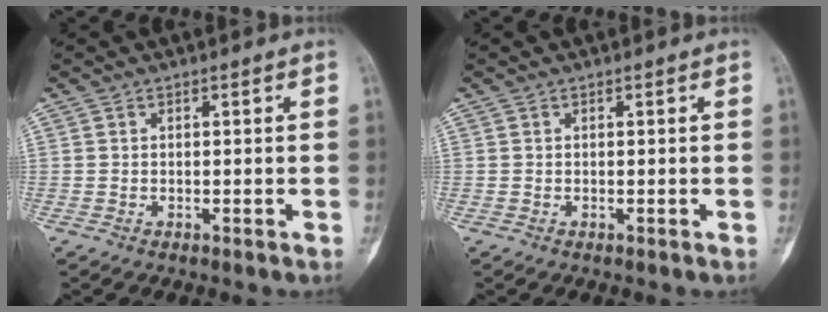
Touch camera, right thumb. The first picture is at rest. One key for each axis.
{"total": 0.0}